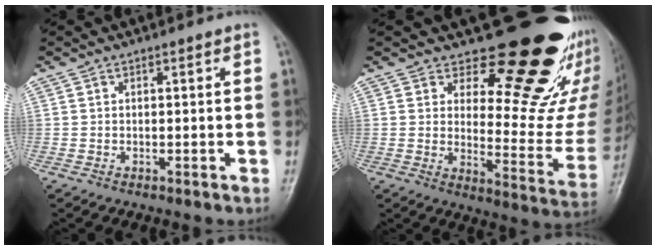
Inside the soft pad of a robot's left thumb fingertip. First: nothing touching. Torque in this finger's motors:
{"motor_torque": [0.79, 0.86, 0.82, -1.95, 0.06]}